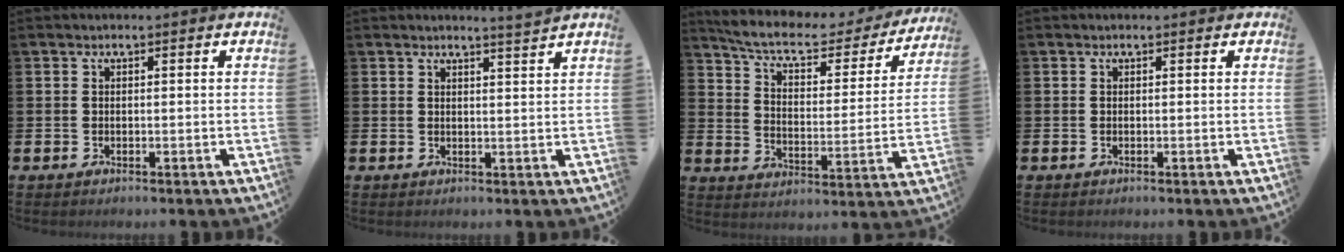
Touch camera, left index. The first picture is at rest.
{"total": 2.7, "force": [2.7, -0.5, 0.1], "torque": [0.009, -0.021, 0.046]}
{"total": 7.6, "force": [6.5, 2.1, 3.4], "torque": [-0.089, -0.043, 0.104]}
{"total": 0.0}